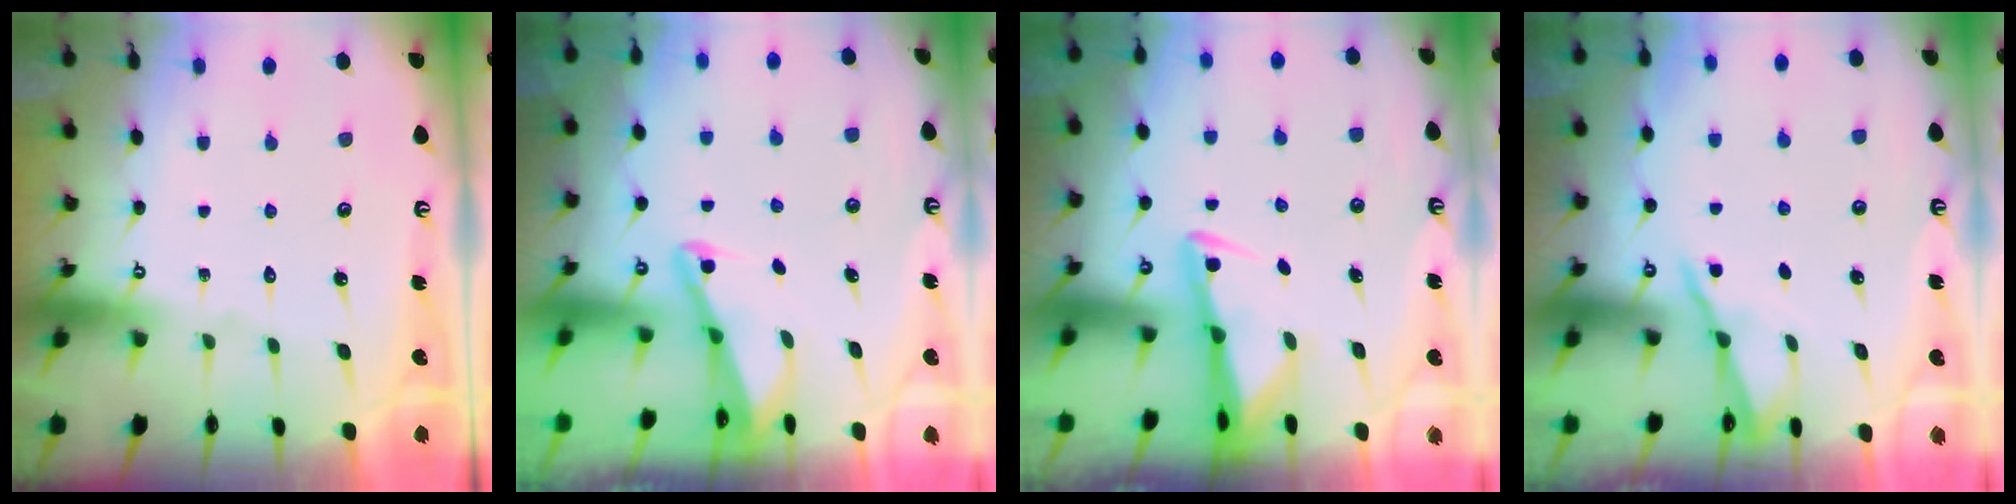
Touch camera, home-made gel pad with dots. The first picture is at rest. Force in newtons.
{"total": 2.1, "press": 2.0, "slide": 0.4}
{"total": 2.8, "press": 2.8, "slide": 0.4}
{"total": 2.8, "press": 2.8, "slide": 0.4}